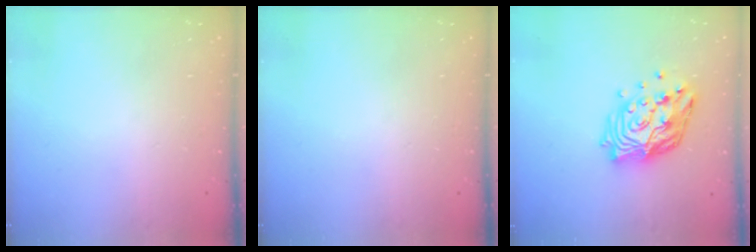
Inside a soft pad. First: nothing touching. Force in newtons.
{"total": 0.0}
{"total": 16.5, "press": 16.4, "slide": 1.7}